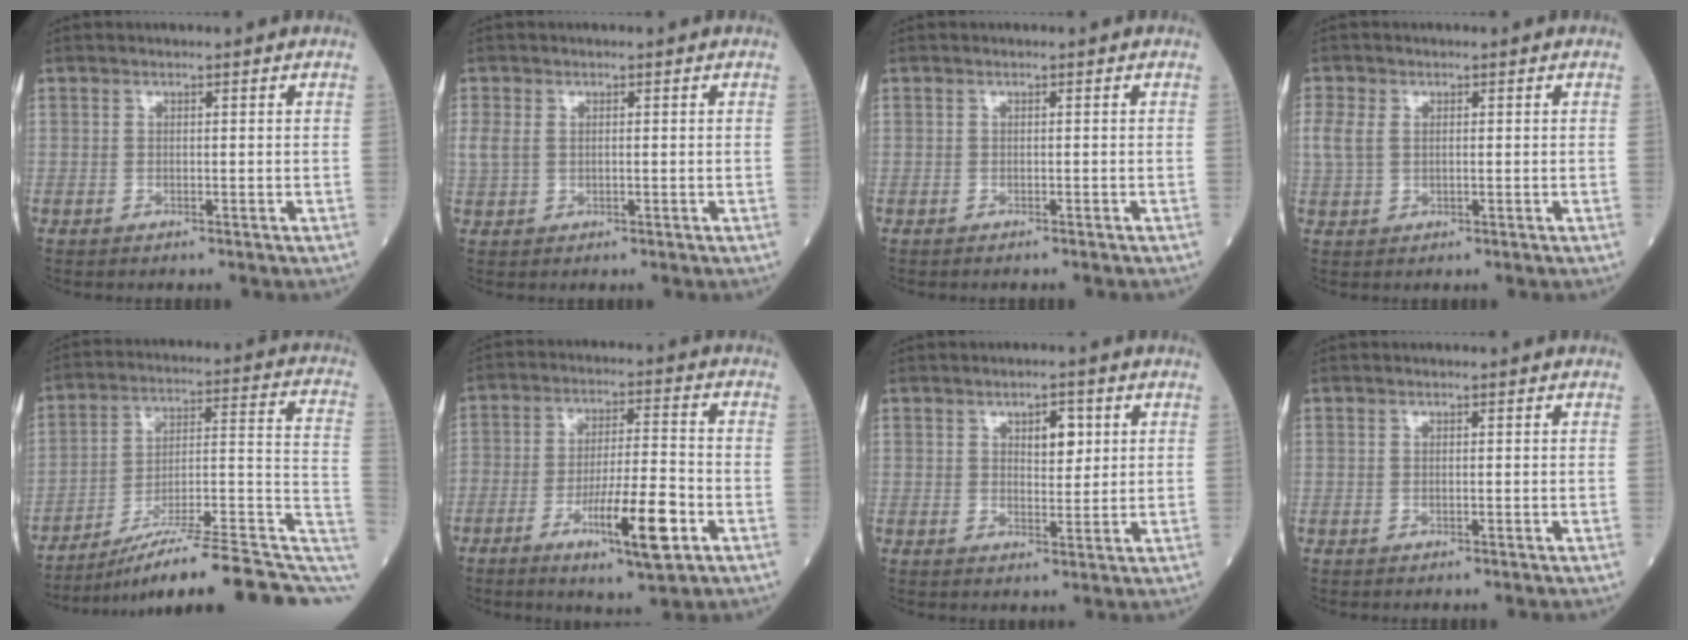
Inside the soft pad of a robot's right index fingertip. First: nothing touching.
{"total": 2.7, "force": [0.2, 1.9, 1.9], "torque": [-0.068, 0.012, 0.009]}
{"total": 1.6, "force": [-1.4, -0.1, 0.6], "torque": [-0.011, 0.000, -0.017]}
{"total": 3.4, "force": [0.5, 2.3, 2.5], "torque": [-0.083, 0.014, 0.014]}
{"total": 21.8, "force": [-14.0, 2.6, 16.4], "torque": [-0.177, 0.028, -0.213]}
{"total": 11.3, "force": [-5.0, 1.3, 10.0], "torque": [-0.171, -0.011, -0.082]}
{"total": 3.7, "force": [1.4, 1.6, 3.0], "torque": [-0.042, 0.002, 0.023]}
{"total": 0.0}